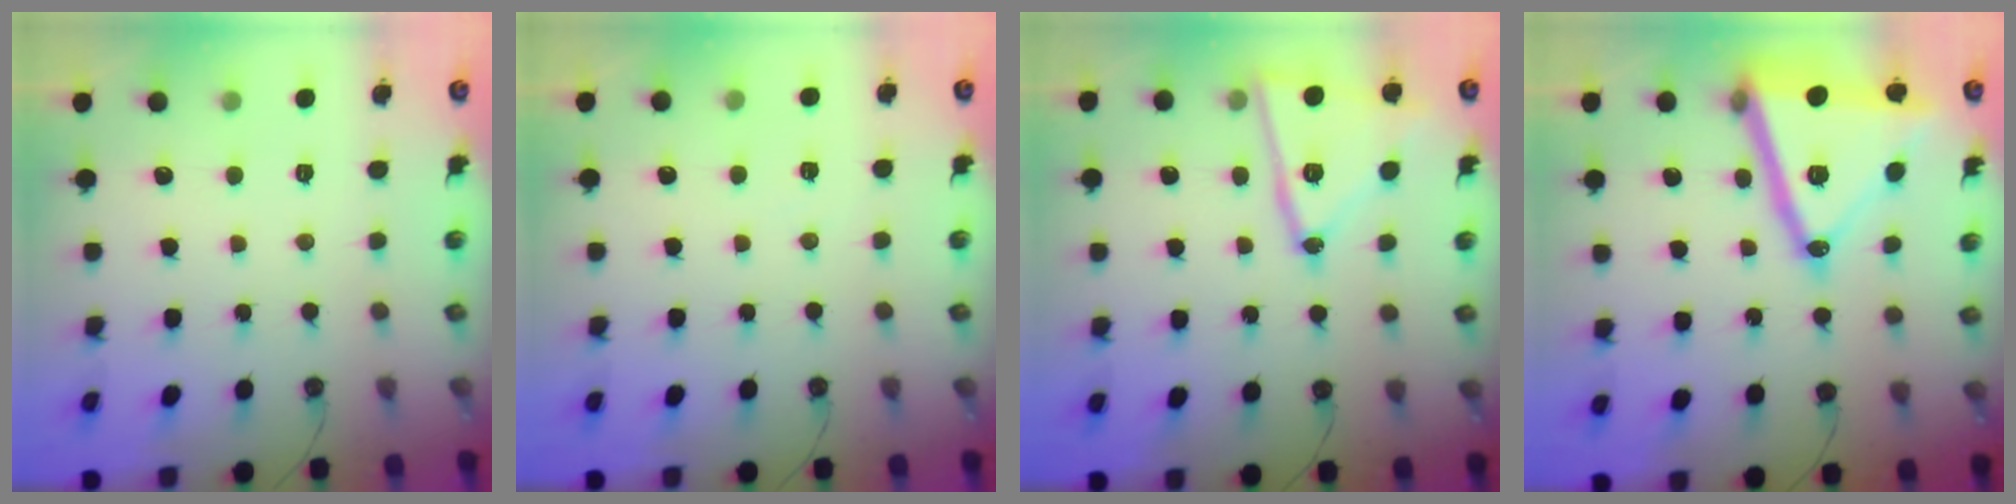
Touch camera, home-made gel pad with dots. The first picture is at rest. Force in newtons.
{"total": 5.4, "press": 3.6, "slide": 4.0}
{"total": 15.9, "press": 15.9, "slide": 0.7}
{"total": 23.6, "press": 23.3, "slide": 3.6}